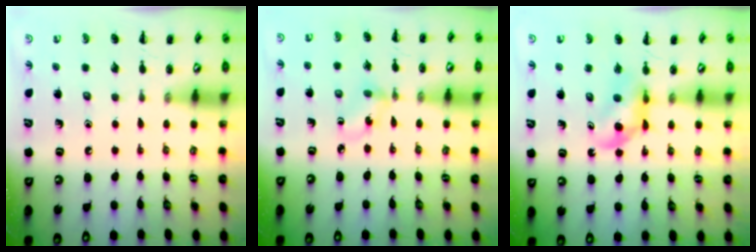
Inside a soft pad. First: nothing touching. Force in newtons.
{"total": 2.8, "press": 2.8, "slide": 0.7}
{"total": 4.0, "press": 3.9, "slide": 0.8}